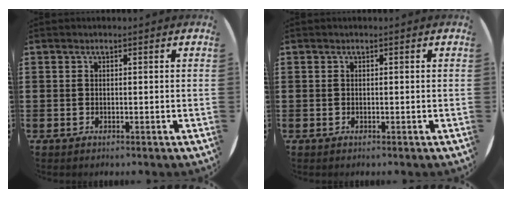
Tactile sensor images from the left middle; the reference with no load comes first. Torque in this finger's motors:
{"motor_torque": [-0.23, -0.29, 0.01, -0.01]}